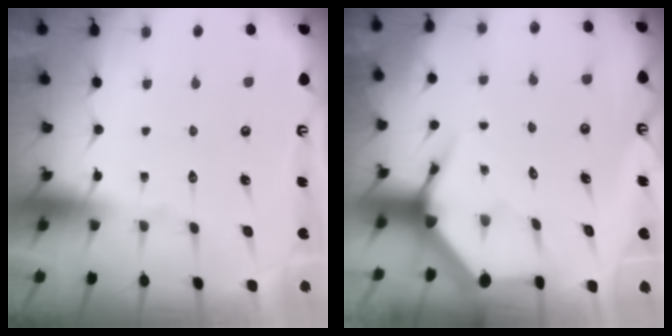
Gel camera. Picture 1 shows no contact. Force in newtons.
{"total": 3.9, "press": 3.8, "slide": 0.6}